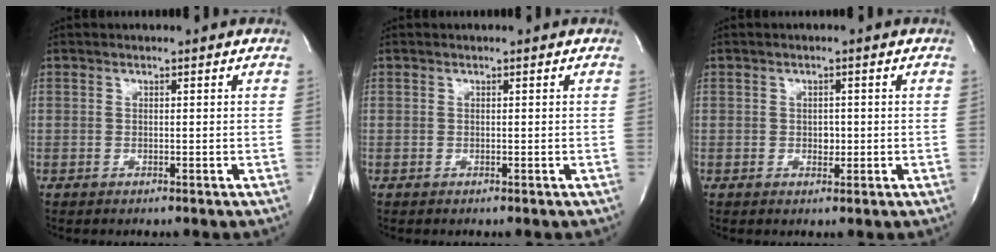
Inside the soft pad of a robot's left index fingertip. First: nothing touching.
{"total": 0.0}
{"total": 1.6, "force": [-0.5, 1.1, 1.0], "torque": [-0.014, -0.003, -0.008]}